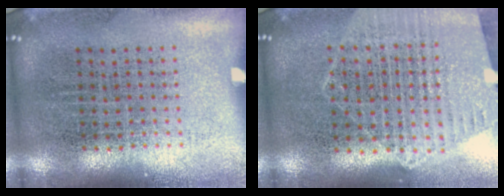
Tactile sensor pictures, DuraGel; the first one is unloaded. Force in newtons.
{"total": 1.2, "press": 1.2, "slide": 0.1}